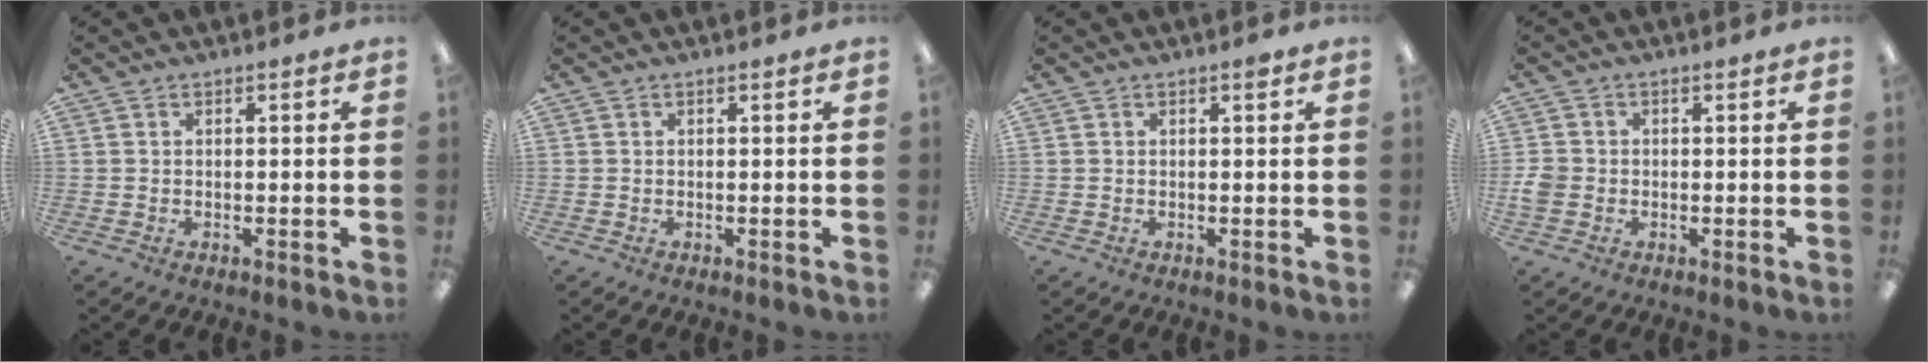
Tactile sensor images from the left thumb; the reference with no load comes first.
{"total": 0.0}
{"total": 0.7, "force": [0.5, 0.1, 0.5], "torque": [-0.002, -0.002, 0.006]}
{"total": 3.2, "force": [-0.7, 2.7, 1.5], "torque": [-0.029, 0.005, -0.012]}